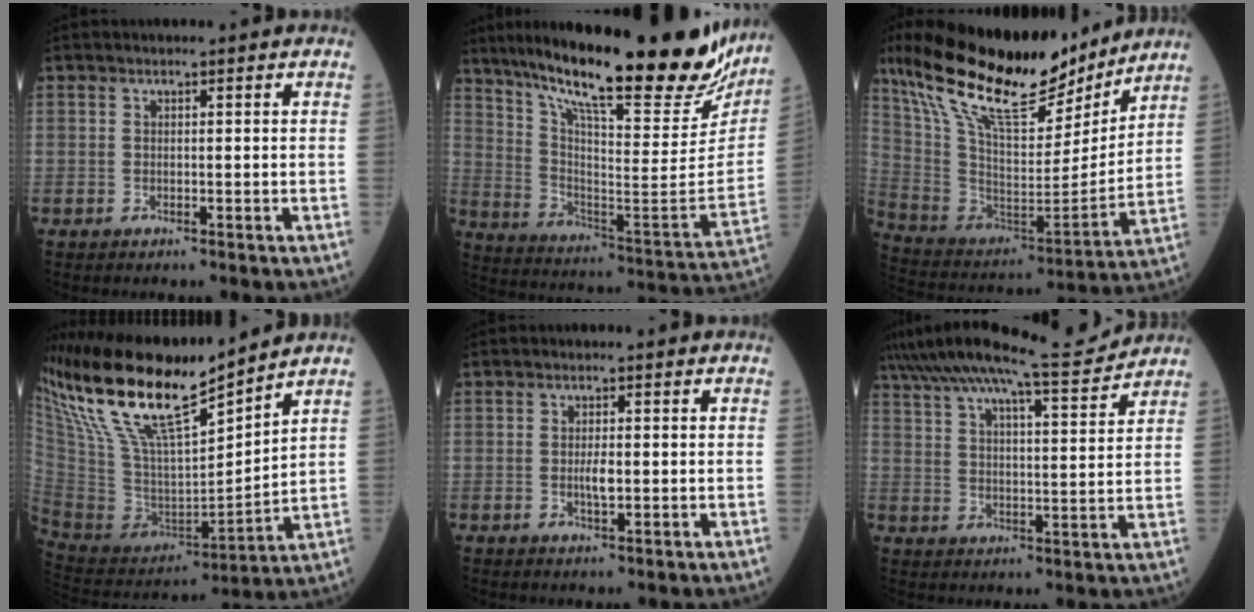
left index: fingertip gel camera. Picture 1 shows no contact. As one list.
[{"total": 30.8, "force": [25.2, 4.7, 17.0], "torque": [-0.282, -0.062, 0.355]}, {"total": 24.9, "force": [18.9, 6.6, 14.8], "torque": [-0.270, 0.002, 0.329]}, {"total": 21.3, "force": [16.6, 2.8, 13.1], "torque": [-0.265, 0.006, 0.321]}, {"total": 2.2, "force": [-0.2, 0.6, 2.1], "torque": [-0.043, 0.000, -0.003]}, {"total": 14.7, "force": [13.5, 0.0, 5.8], "torque": [-0.105, -0.002, 0.203]}]